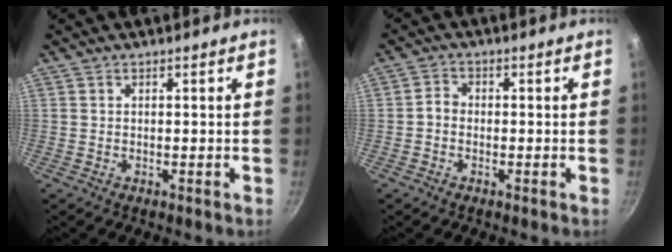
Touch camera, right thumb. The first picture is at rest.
{"total": 2.3, "force": [-0.7, 1.8, 1.1], "torque": [-0.017, 0.015, -0.020]}